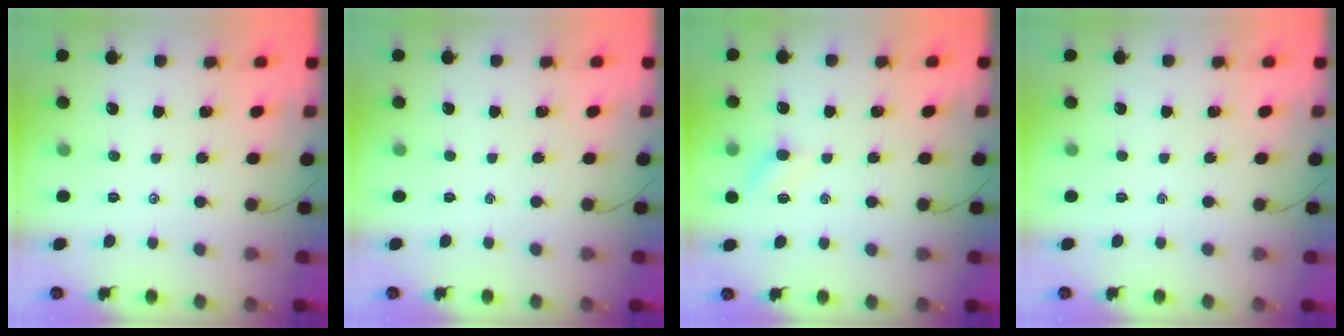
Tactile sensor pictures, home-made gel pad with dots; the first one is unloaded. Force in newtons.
{"total": 0.0}
{"total": 5.8, "press": 5.6, "slide": 1.5}
{"total": 0.0}